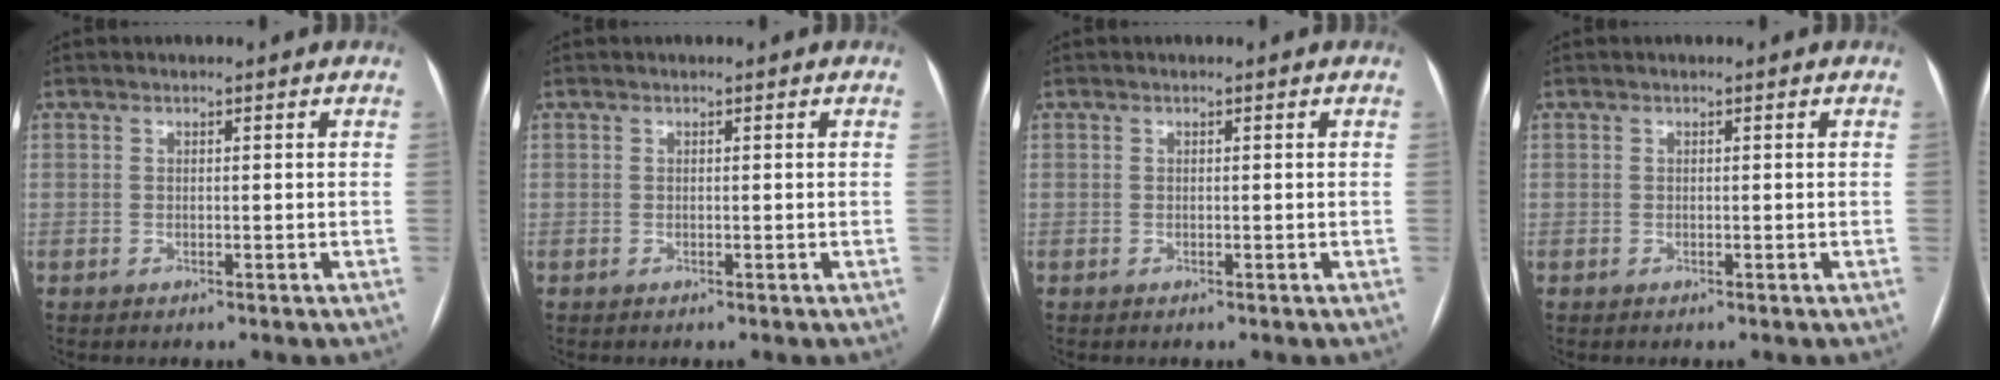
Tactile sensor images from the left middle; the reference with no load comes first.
{"total": 0.0}
{"total": 0.0}
{"total": 0.0}